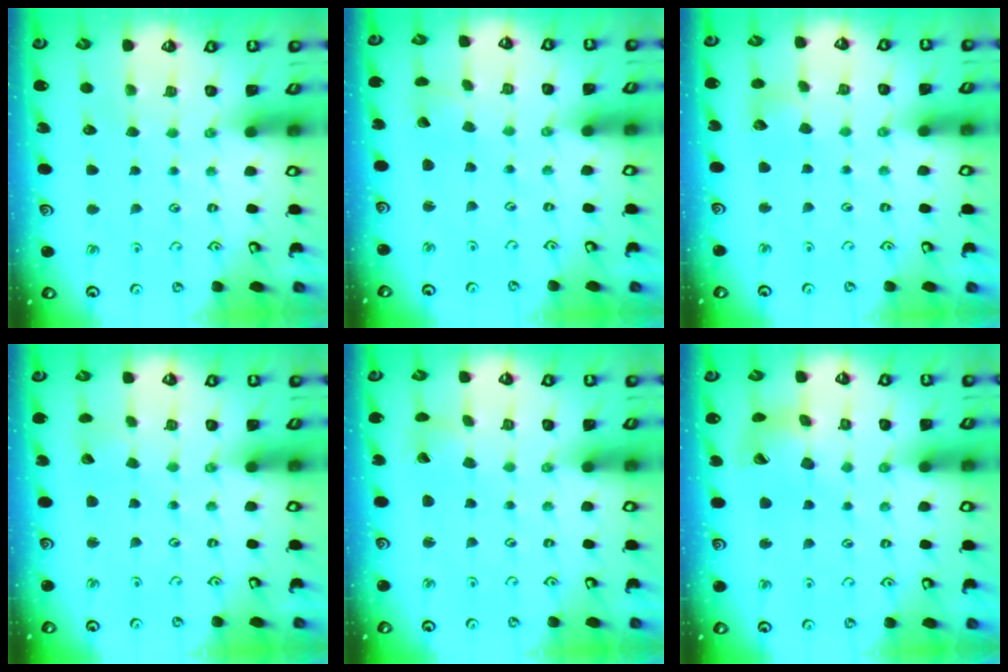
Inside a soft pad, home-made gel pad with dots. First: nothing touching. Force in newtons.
{"total": 1.9, "press": 1.9, "slide": 0.1}
{"total": 6.5, "press": 6.5, "slide": 0.6}
{"total": 2.4, "press": 2.4, "slide": 0.2}
{"total": 3.5, "press": 3.4, "slide": 0.3}
{"total": 12.9, "press": 12.8, "slide": 1.7}